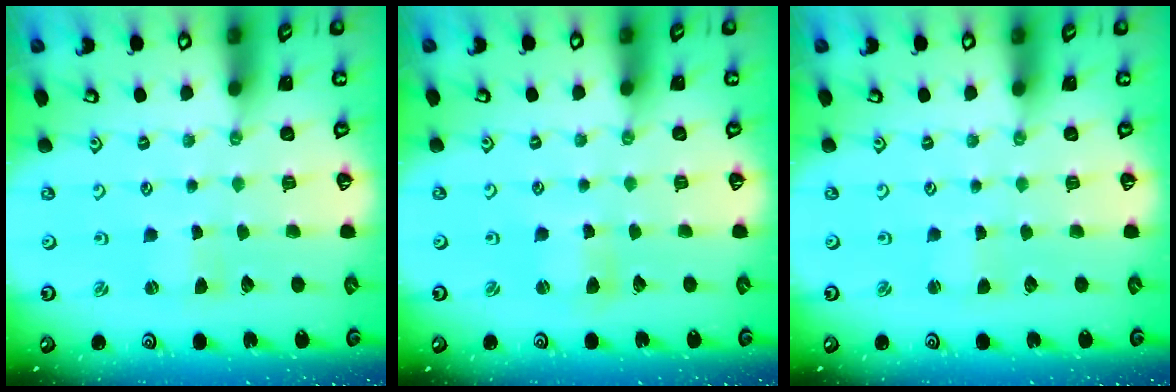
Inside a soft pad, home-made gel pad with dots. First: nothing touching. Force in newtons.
{"total": 2.3, "press": 2.3, "slide": 0.3}
{"total": 0.8, "press": 0.8, "slide": 0.0}